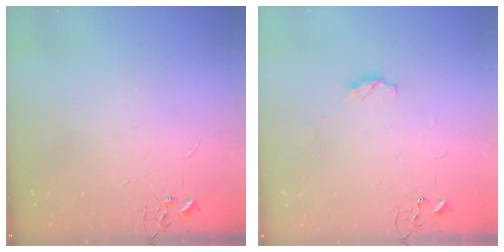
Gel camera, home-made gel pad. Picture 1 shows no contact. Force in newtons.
{"total": 5.6, "press": 5.5, "slide": 0.4}